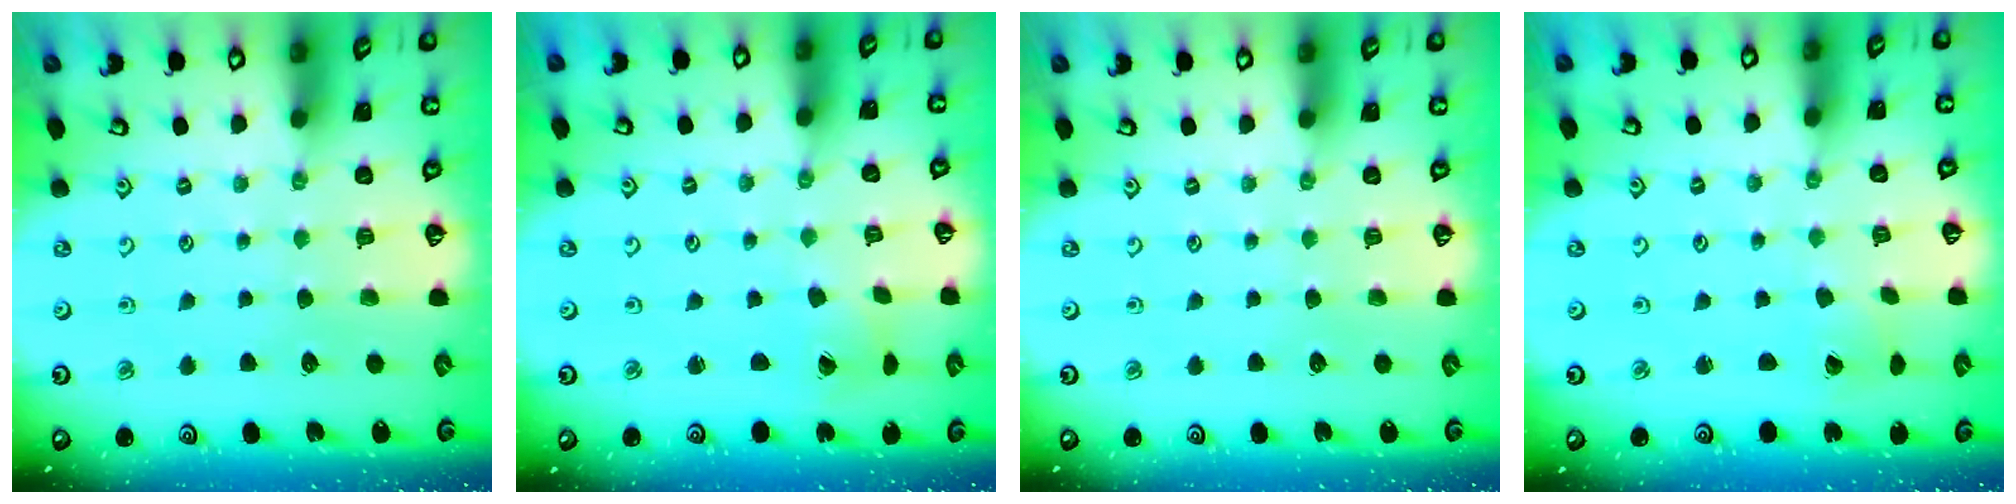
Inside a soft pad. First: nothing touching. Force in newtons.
{"total": 1.0, "press": 1.0, "slide": 0.1}
{"total": 0.0}
{"total": 1.8, "press": 1.8, "slide": 0.4}